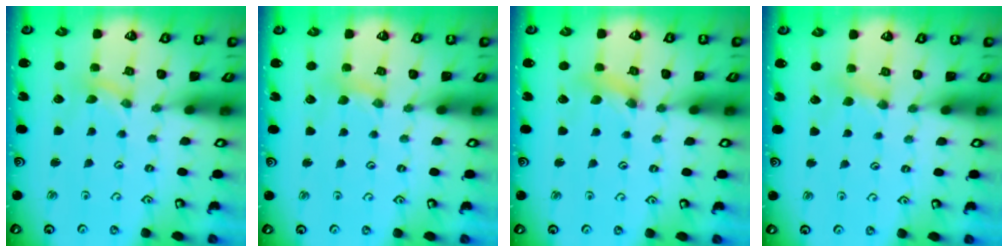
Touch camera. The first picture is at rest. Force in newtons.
{"total": 2.3, "press": 2.3, "slide": 0.2}
{"total": 2.3, "press": 2.3, "slide": 0.3}
{"total": 2.8, "press": 2.8, "slide": 0.5}